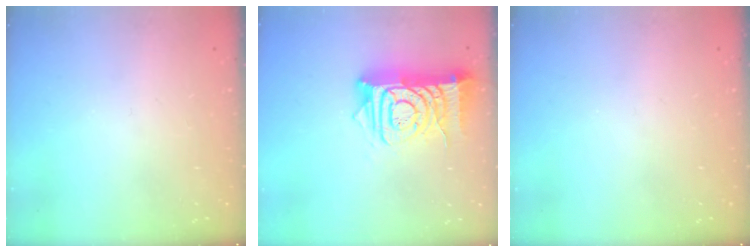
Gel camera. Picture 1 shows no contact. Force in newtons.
{"total": 14.5, "press": 14.4, "slide": 1.6}
{"total": 0.0}